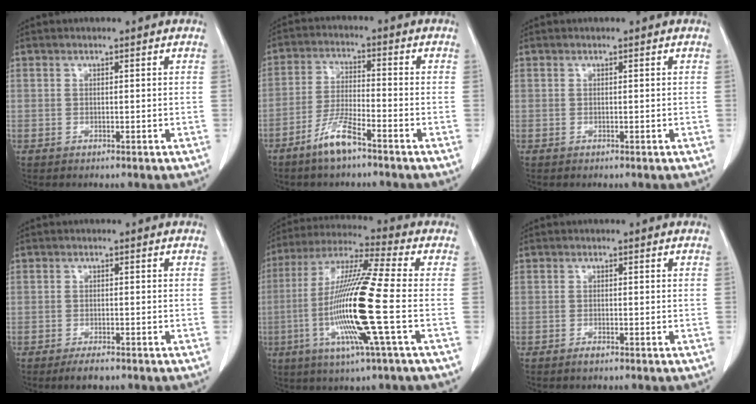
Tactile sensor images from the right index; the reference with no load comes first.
{"total": 6.5, "force": [-4.5, 0.7, 4.6], "torque": [-0.098, -0.007, -0.089]}
{"total": 0.0}
{"total": 2.5, "force": [-1.9, 0.9, 1.4], "torque": [-0.027, -0.002, -0.027]}
{"total": 16.9, "force": [-3.6, -0.7, 16.5], "torque": [-0.334, -0.011, -0.082]}
{"total": 0.9, "force": [-0.7, 0.1, 0.5], "torque": [-0.010, 0.001, -0.010]}